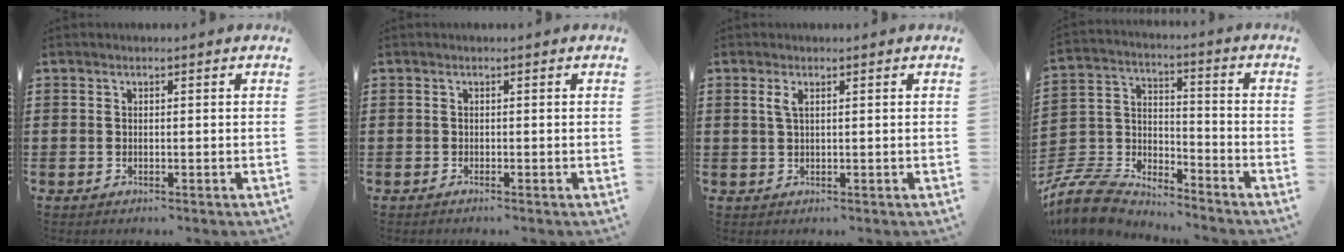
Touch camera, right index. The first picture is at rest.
{"total": 0.5, "force": [-0.5, -0.1, 0.1], "torque": [-0.003, -0.003, -0.009]}
{"total": 1.6, "force": [0.5, 0.5, 1.4], "torque": [-0.030, 0.004, 0.008]}
{"total": 8.8, "force": [-8.2, 2.4, 2.1], "torque": [-0.079, 0.003, -0.171]}